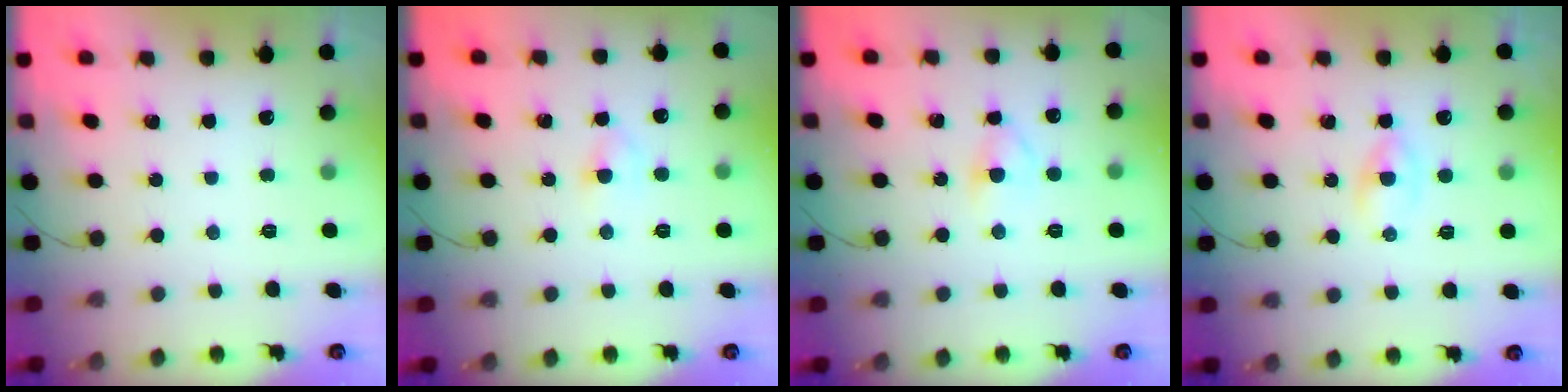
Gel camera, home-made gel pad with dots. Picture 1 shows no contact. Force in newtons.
{"total": 3.2, "press": 3.1, "slide": 0.7}
{"total": 4.1, "press": 3.9, "slide": 1.1}
{"total": 1.9, "press": 1.6, "slide": 1.0}